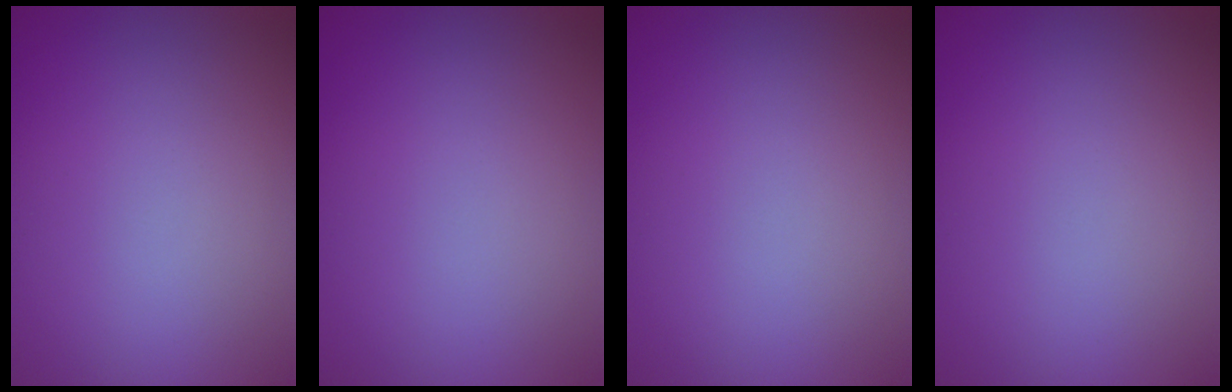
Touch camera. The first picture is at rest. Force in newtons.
{"total": 0.0}
{"total": 0.0}
{"total": 0.0}